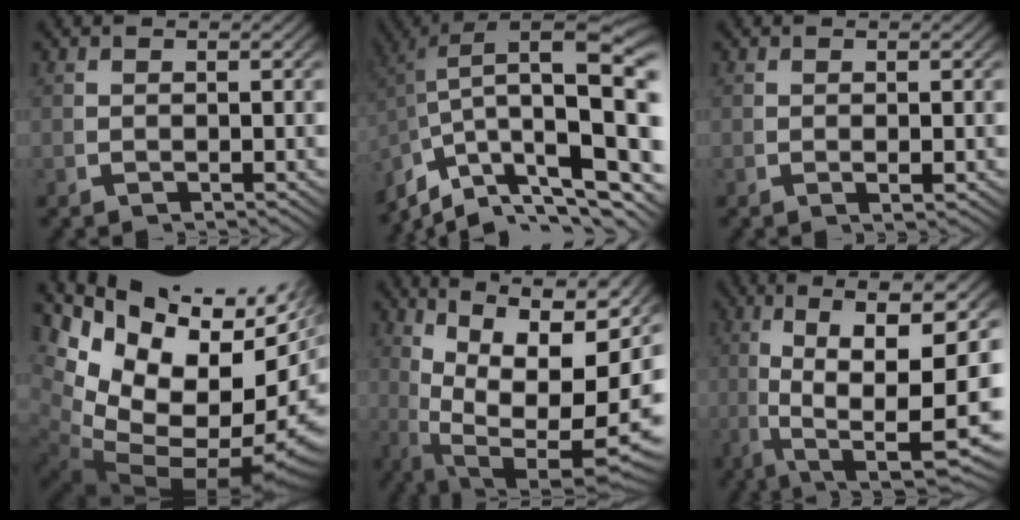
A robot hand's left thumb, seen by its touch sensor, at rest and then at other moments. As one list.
[{"total": 16.1, "force": [-1.4, 9.2, 13.2], "torque": [-0.231, -0.048, -0.002]}, {"total": 0.8, "force": [0.2, 0.3, 0.7], "torque": [-0.014, 0.003, 0.003]}, {"total": 20.0, "force": [0.6, 14.0, 14.3], "torque": [-0.279, -0.055, 0.026]}, {"total": 18.9, "force": [0.0, 11.4, 15.1], "torque": [-0.272, -0.068, 0.041]}, {"total": 17.6, "force": [-0.5, 8.7, 15.2], "torque": [-0.269, -0.037, 0.019]}]